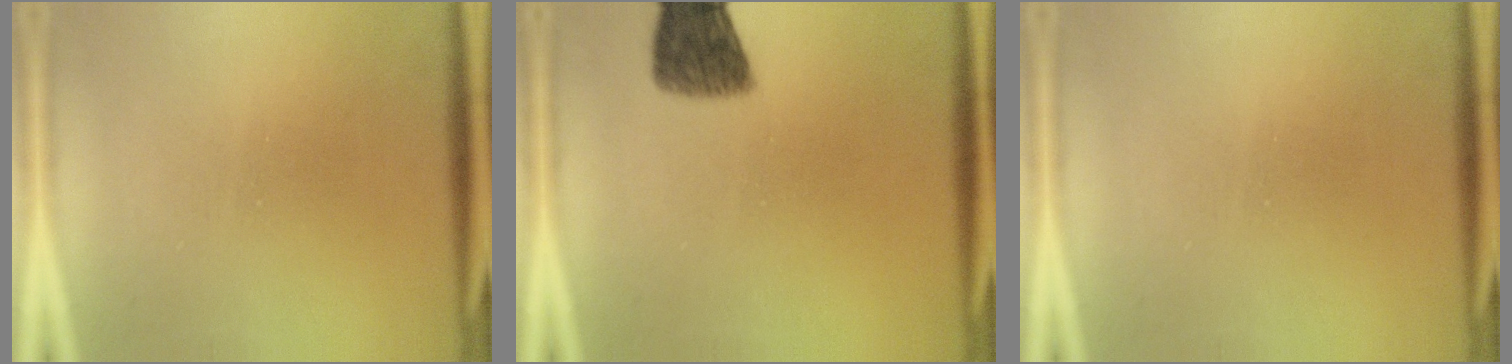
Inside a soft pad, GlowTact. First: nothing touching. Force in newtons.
{"total": 7.5}
{"total": 0.0}